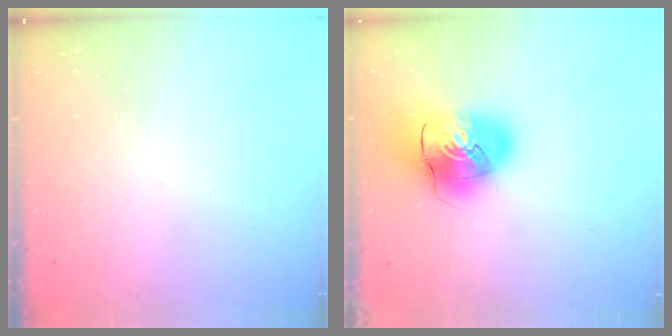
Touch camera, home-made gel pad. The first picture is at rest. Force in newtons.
{"total": 13.9, "press": 13.7, "slide": 2.4}